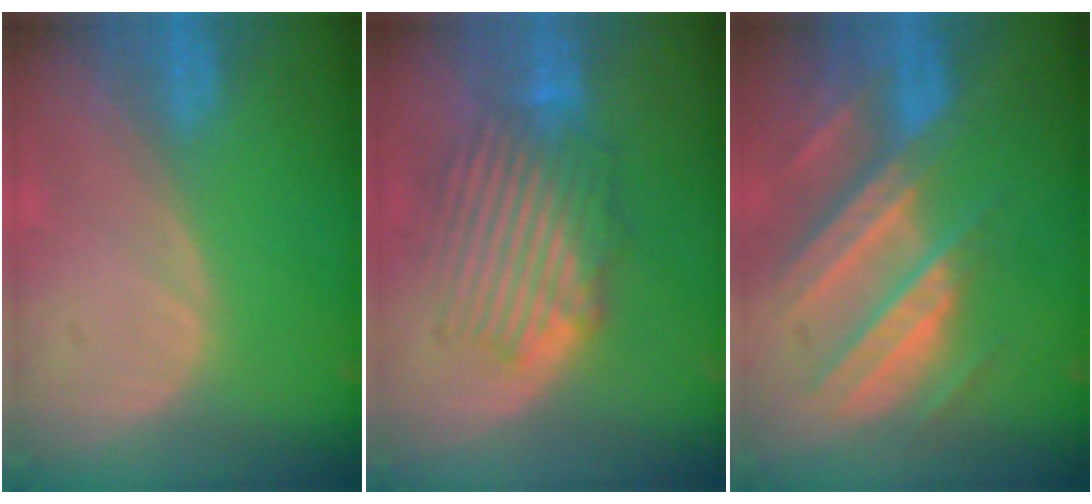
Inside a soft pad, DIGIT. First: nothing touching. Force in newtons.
{"total": 8.5, "press": 8.3, "slide": 1.9}
{"total": 10.3, "press": 9.1, "slide": 4.9}